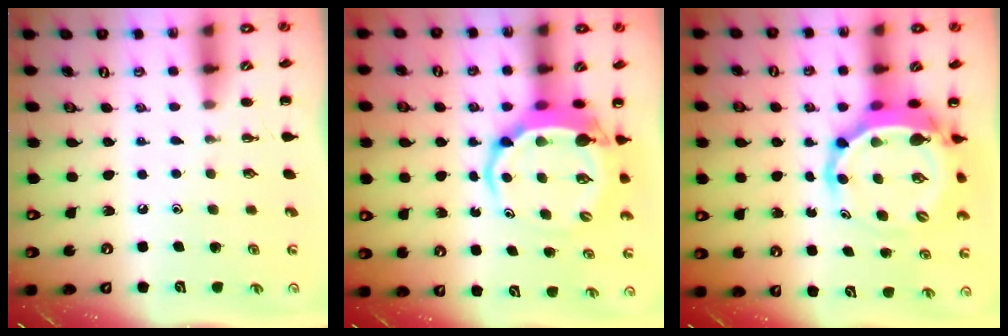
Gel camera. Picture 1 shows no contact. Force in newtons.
{"total": 6.6, "press": 6.6, "slide": 1.1}
{"total": 7.1, "press": 6.9, "slide": 1.9}